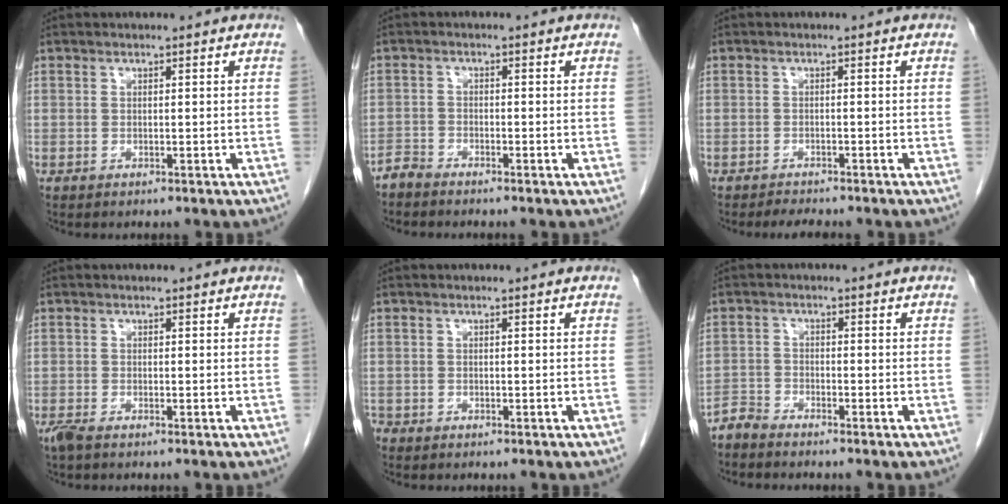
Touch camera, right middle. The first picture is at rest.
{"total": 2.0, "force": [-2.0, 0.3, 0.0], "torque": [0.004, -0.004, -0.038]}
{"total": 2.0, "force": [-1.9, 0.1, 0.6], "torque": [-0.016, -0.008, -0.029]}
{"total": 1.9, "force": [-1.5, 0.3, 1.1], "torque": [-0.029, -0.007, -0.029]}
{"total": 1.4, "force": [-1.1, 0.8, 0.2], "torque": [-0.010, 0.000, -0.020]}
{"total": 2.5, "force": [-2.5, 0.2, -0.1], "torque": [0.007, -0.008, -0.051]}